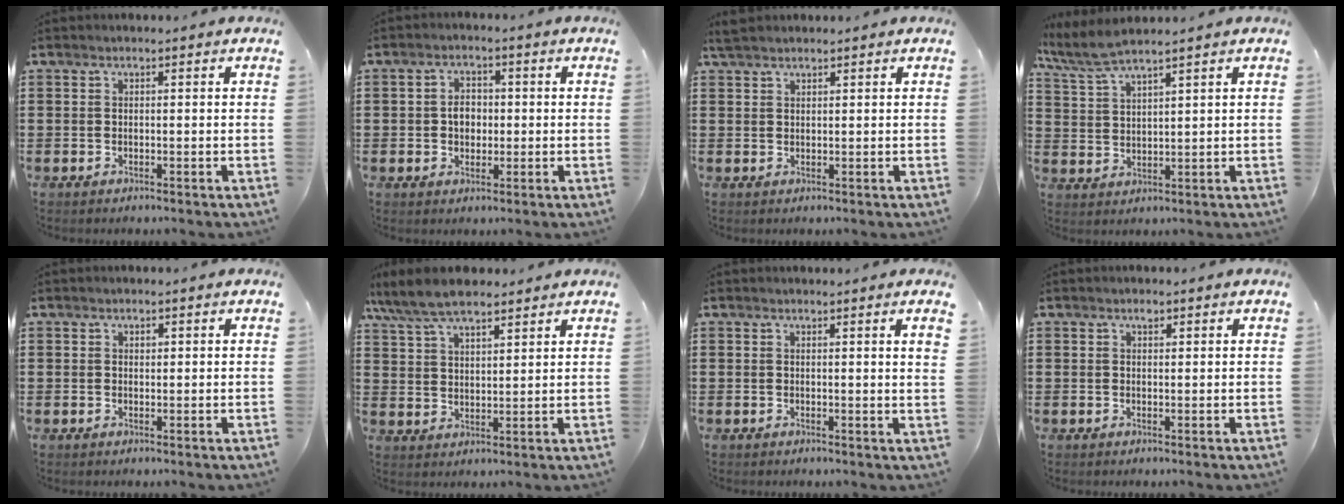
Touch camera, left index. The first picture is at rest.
{"total": 3.2, "force": [-0.1, 2.4, 2.1], "torque": [-0.039, 0.004, -0.007]}
{"total": 1.7, "force": [1.5, 0.4, 0.6], "torque": [-0.014, 0.003, 0.029]}
{"total": 4.8, "force": [4.2, 0.2, 2.5], "torque": [-0.061, -0.012, 0.074]}
{"total": 0.7, "force": [0.3, 0.5, 0.2], "torque": [-0.006, 0.003, 0.007]}
{"total": 7.5, "force": [6.4, 2.4, 3.2], "torque": [-0.084, -0.007, 0.119]}
{"total": 1.7, "force": [1.1, -0.3, 1.3], "torque": [-0.026, -0.004, 0.019]}
{"total": 0.9, "force": [0.6, 0.5, 0.5], "torque": [-0.004, -0.001, 0.009]}